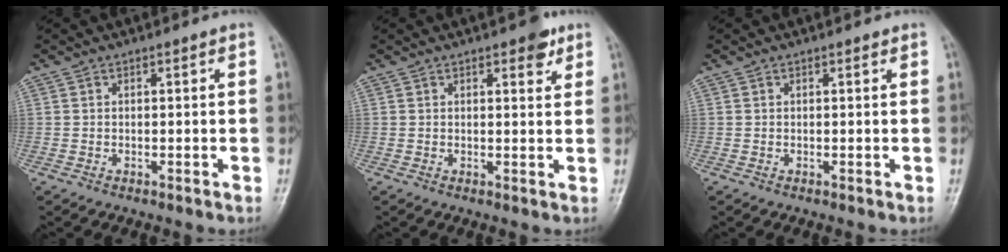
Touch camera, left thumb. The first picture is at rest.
{"total": 3.4, "force": [2.1, 1.4, 2.3], "torque": [-0.018, -0.008, 0.024]}
{"total": 0.0}